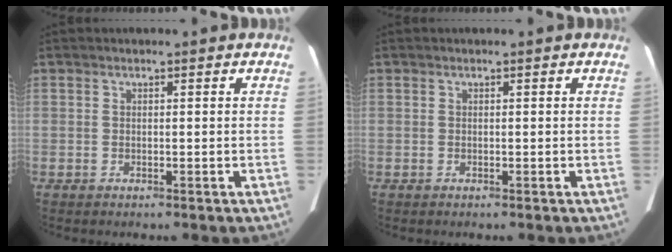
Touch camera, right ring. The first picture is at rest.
{"total": 0.0}